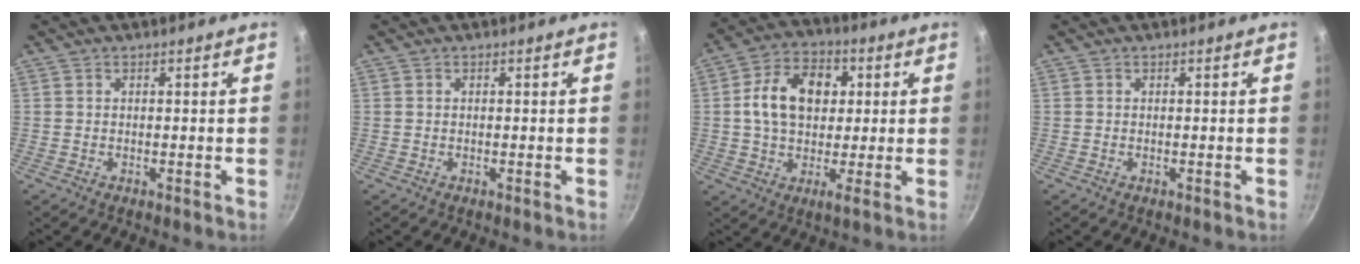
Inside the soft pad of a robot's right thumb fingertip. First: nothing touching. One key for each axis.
{"total": 0.0}
{"total": 13.5, "fx": 2.5, "fy": 9.0, "fz": 9.7, "tx": -0.136, "ty": 0.008, "tz": 0.022}
{"total": 0.0}